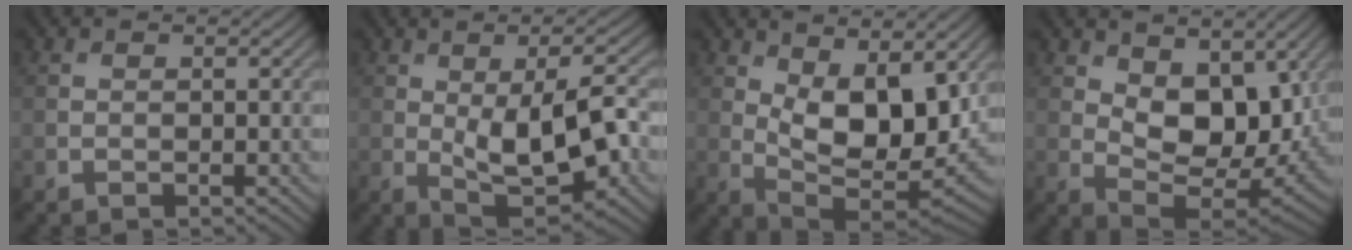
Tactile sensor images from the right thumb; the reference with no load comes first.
{"total": 11.0, "force": [-1.0, 4.7, 9.9], "torque": [-0.172, -0.006, -0.012]}
{"total": 12.3, "force": [3.2, 6.0, 10.2], "torque": [-0.186, -0.010, 0.063]}
{"total": 10.9, "force": [3.8, 5.9, 8.3], "torque": [-0.157, -0.013, 0.070]}